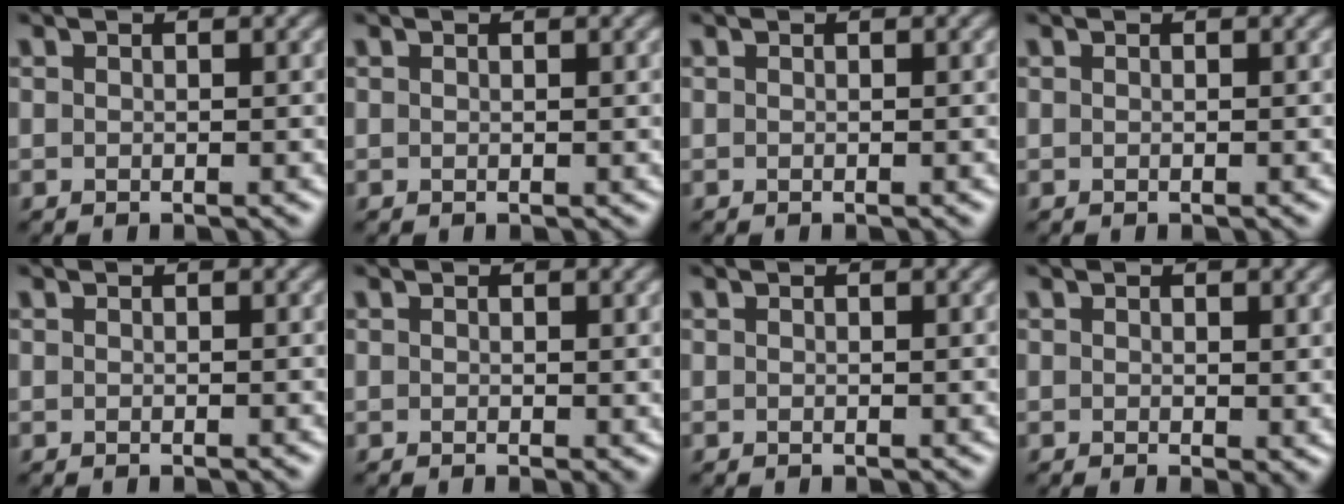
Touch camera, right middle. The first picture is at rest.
{"total": 0.0}
{"total": 0.0}
{"total": 0.0}
{"total": 0.0}
{"total": 0.7, "force": [0.1, 0.3, 0.6], "torque": [-0.003, -0.004, 0.001]}
{"total": 0.0}
{"total": 1.2, "force": [0.2, 0.5, 1.1], "torque": [-0.007, -0.005, 0.003]}